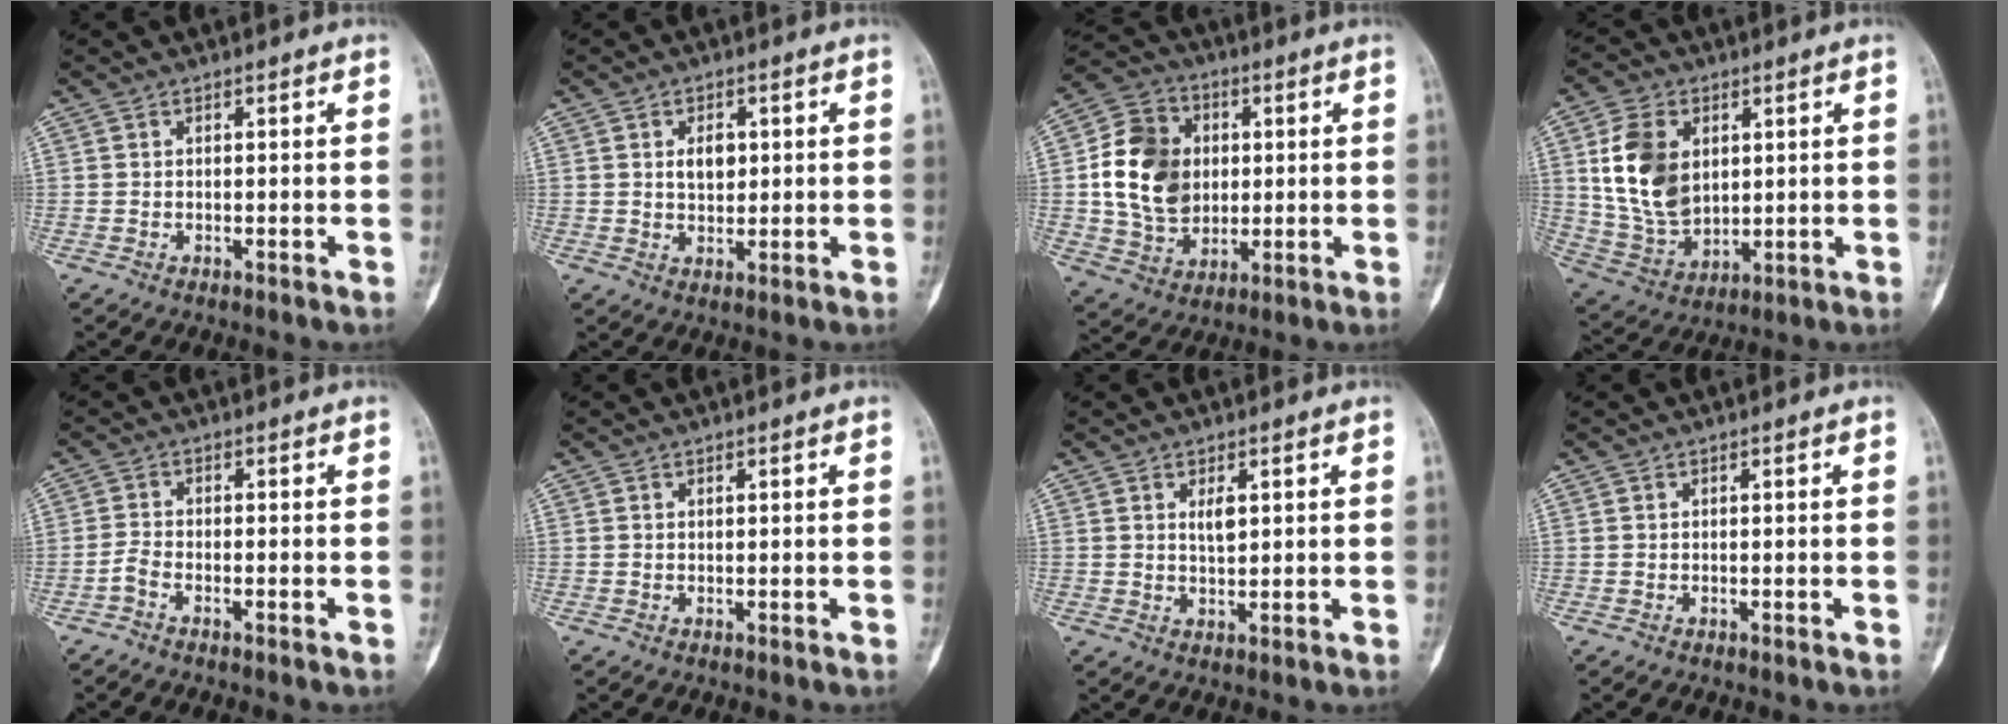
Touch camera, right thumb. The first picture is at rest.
{"total": 4.1, "force": [0.9, 2.7, 2.9], "torque": [-0.030, -0.004, 0.017]}
{"total": 15.8, "force": [1.4, 12.6, 9.4], "torque": [-0.142, 0.004, 0.029]}
{"total": 14.5, "force": [3.4, 10.0, 9.9], "torque": [-0.167, -0.014, 0.076]}
{"total": 1.9, "force": [-1.4, 0.5, 1.1], "torque": [-0.029, 0.008, -0.033]}
{"total": 0.0}
{"total": 2.8, "force": [1.0, 1.2, 2.3], "torque": [-0.038, -0.008, 0.021]}
{"total": 0.0}